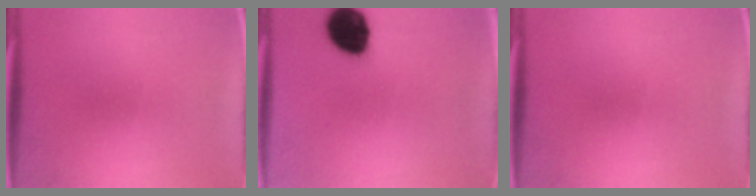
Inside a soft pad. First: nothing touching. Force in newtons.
{"total": 12.9}
{"total": 0.0}